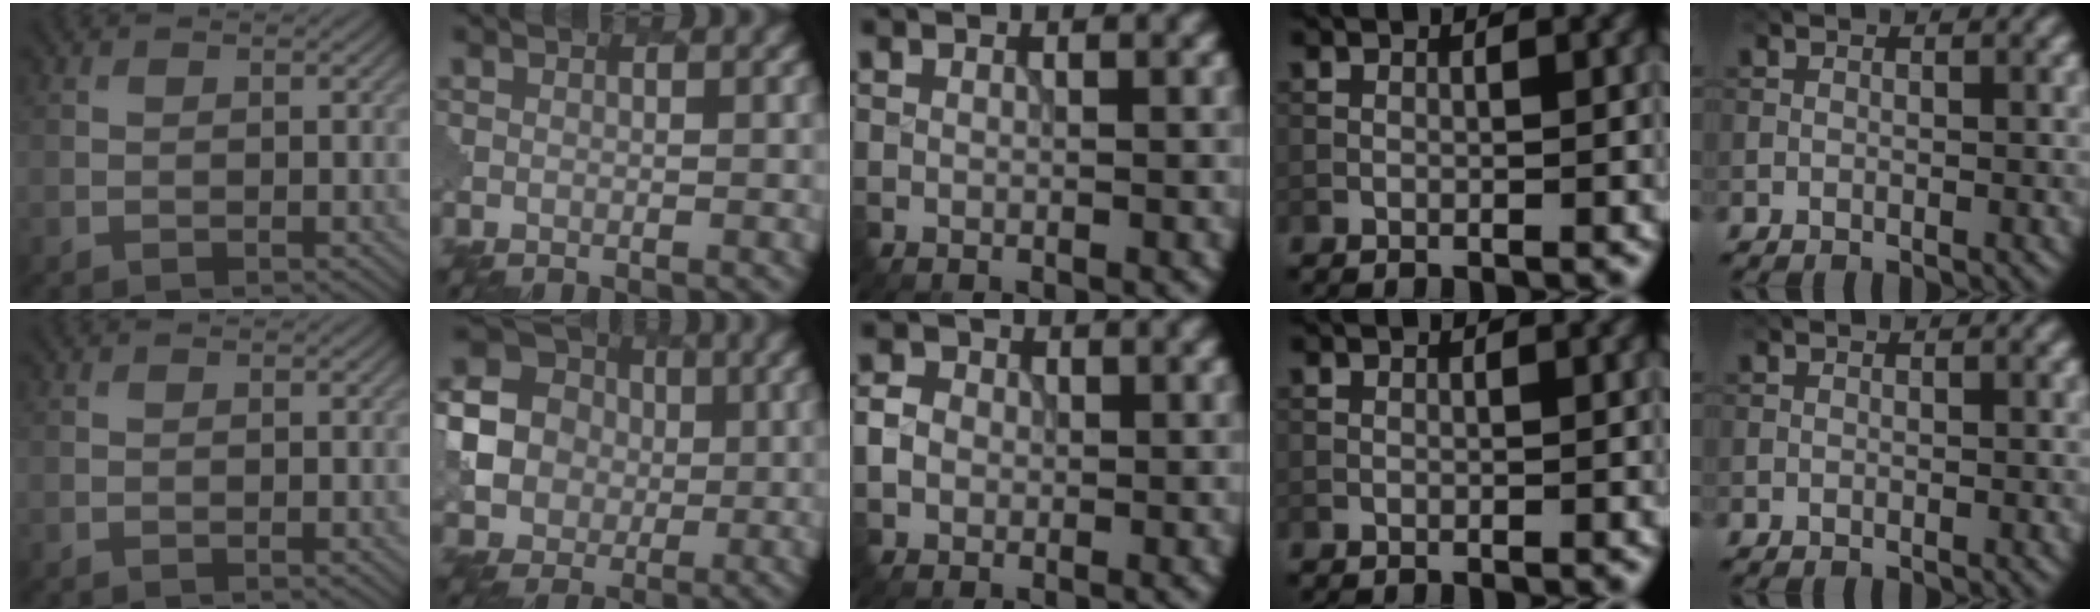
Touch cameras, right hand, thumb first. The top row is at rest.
{"index": {"total": 12.1, "force": [0.9, 11.5, 3.4], "torque": [-0.128, 0.002, 0.002]}, "middle": {"total": 2.1, "force": [-0.2, 1.9, 0.8], "torque": [-0.013, 0.002, -0.006]}}